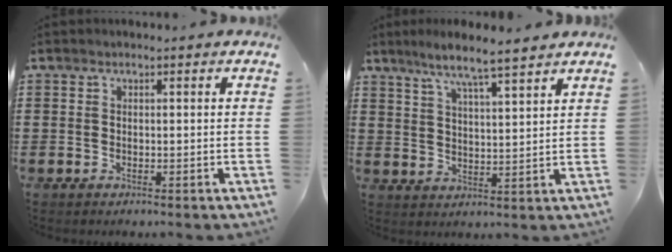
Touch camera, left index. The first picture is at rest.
{"total": 5.8, "force": [5.0, -0.3, 2.9], "torque": [-0.074, -0.021, 0.085]}